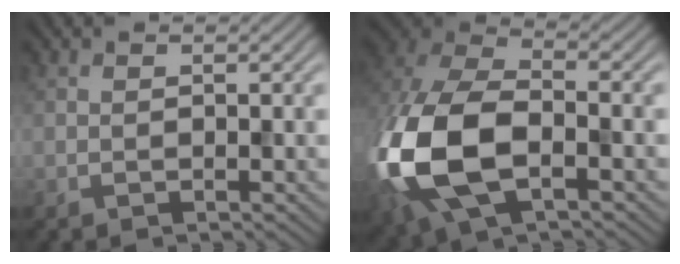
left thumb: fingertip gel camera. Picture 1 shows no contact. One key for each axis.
{"total": 16.2, "fx": -4.2, "fy": 9.5, "fz": 12.4, "tx": -0.330, "ty": -0.032, "tz": -0.080}